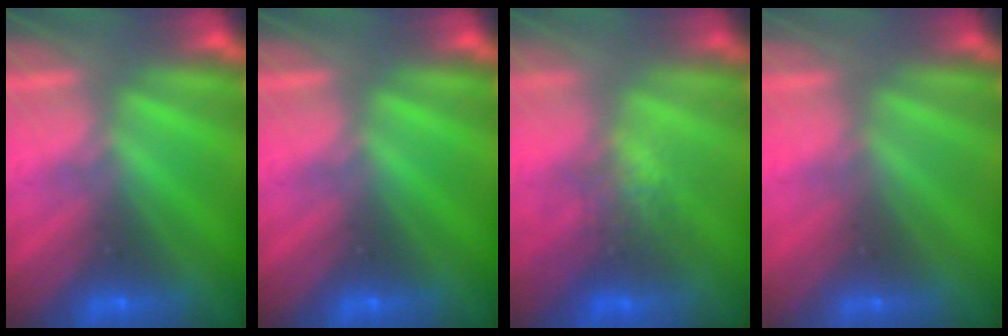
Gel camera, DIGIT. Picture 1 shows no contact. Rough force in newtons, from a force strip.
{"total": 0.0}
{"total": 2.6}
{"total": 2.8}